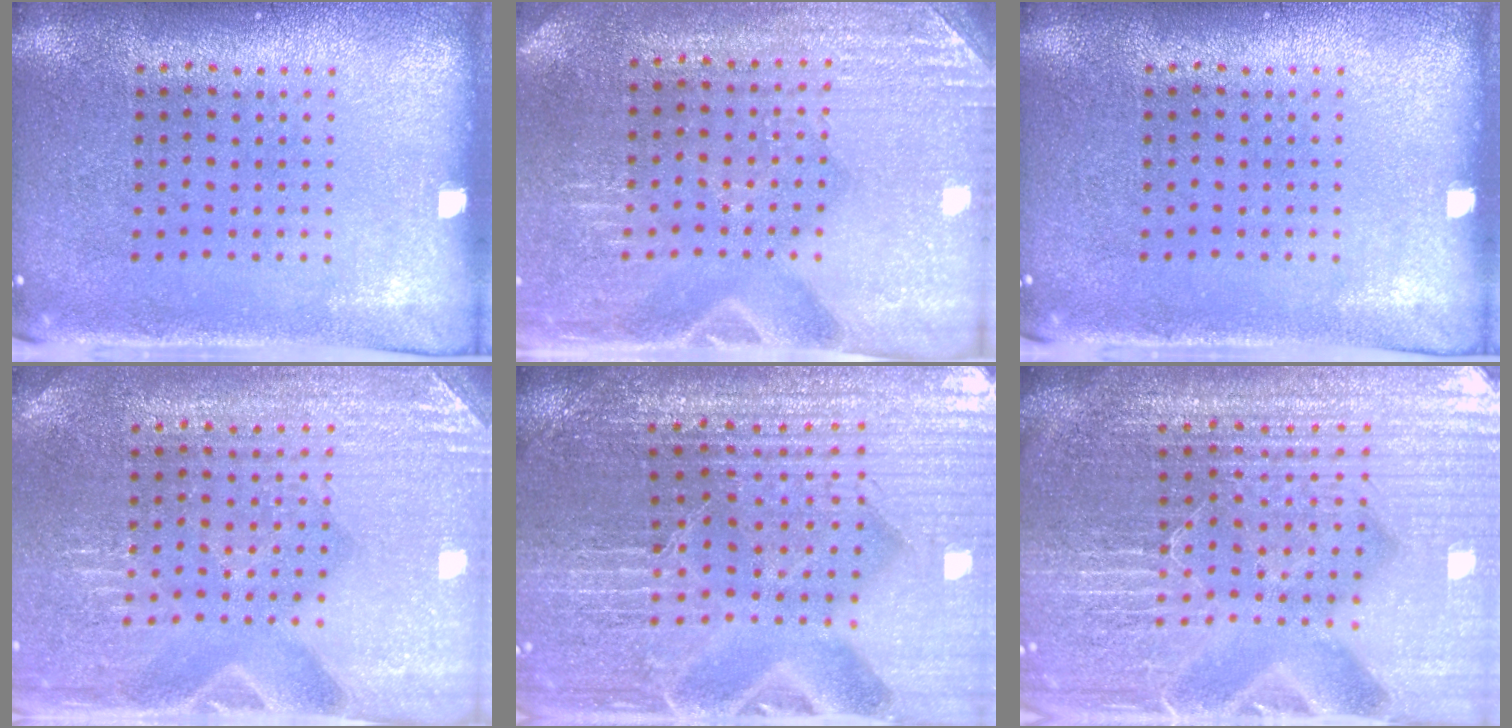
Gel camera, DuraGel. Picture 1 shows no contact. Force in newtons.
{"total": 3.0, "press": 2.9, "slide": 0.6}
{"total": 0.0}
{"total": 3.1, "press": 3.1, "slide": 0.3}
{"total": 4.4, "press": 4.3, "slide": 1.0}
{"total": 6.2, "press": 5.6, "slide": 2.7}